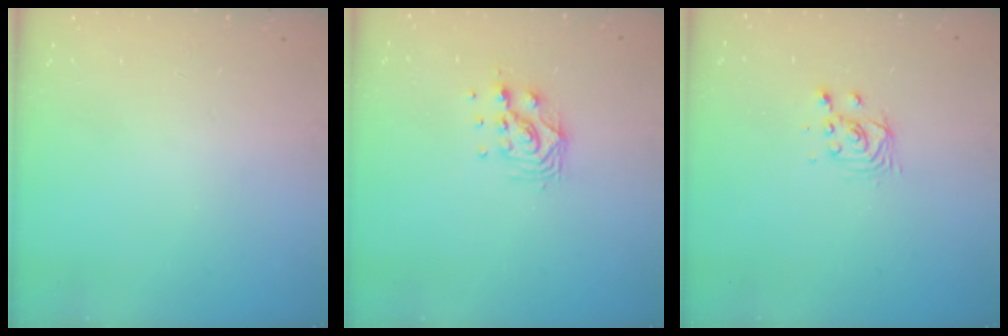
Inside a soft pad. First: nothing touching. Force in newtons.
{"total": 9.2, "press": 9.2, "slide": 0.7}
{"total": 3.1, "press": 3.1, "slide": 0.2}